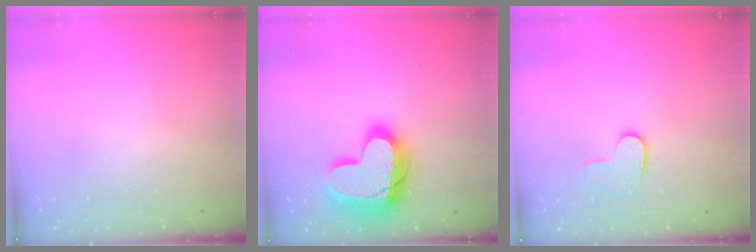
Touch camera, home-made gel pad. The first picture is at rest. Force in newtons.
{"total": 21.7, "press": 21.6, "slide": 1.9}
{"total": 4.9, "press": 4.8, "slide": 0.5}